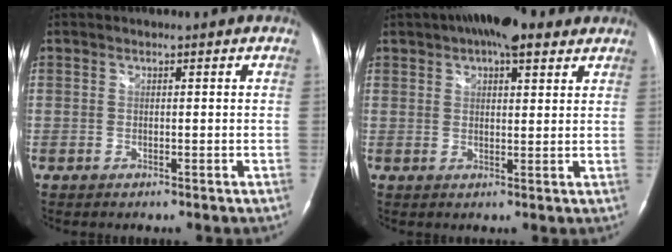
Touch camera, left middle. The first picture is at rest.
{"total": 9.8, "force": [6.7, 3.4, 6.4], "torque": [-0.099, 0.032, 0.103]}